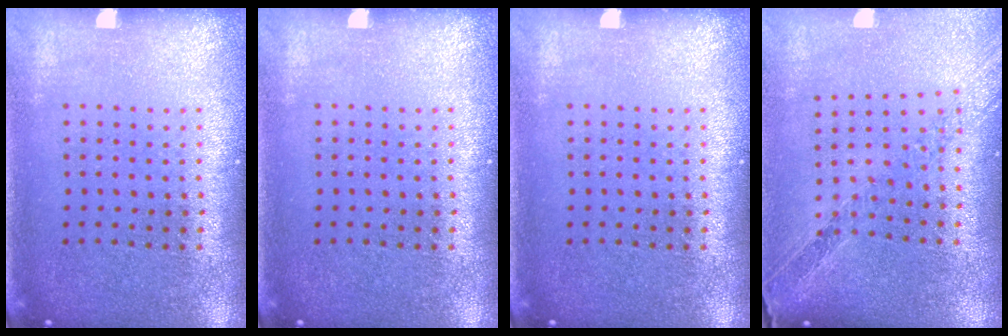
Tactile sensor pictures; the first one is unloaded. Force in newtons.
{"total": 0.0}
{"total": 0.0}
{"total": 1.1, "press": 1.1, "slide": 0.1}